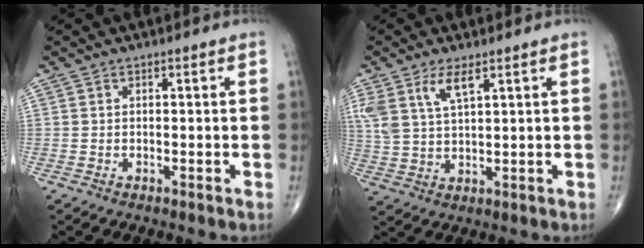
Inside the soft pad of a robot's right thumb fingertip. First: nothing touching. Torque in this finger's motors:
{"motor_torque": [0.00, 0.12, 1.02, 0.71, 0.06]}